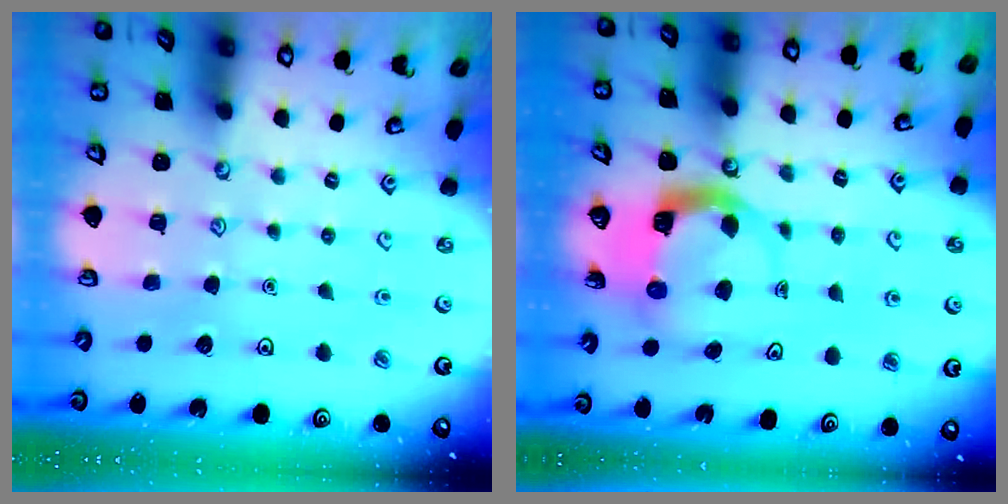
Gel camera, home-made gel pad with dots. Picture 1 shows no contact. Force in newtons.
{"total": 5.7, "press": 5.6, "slide": 0.5}